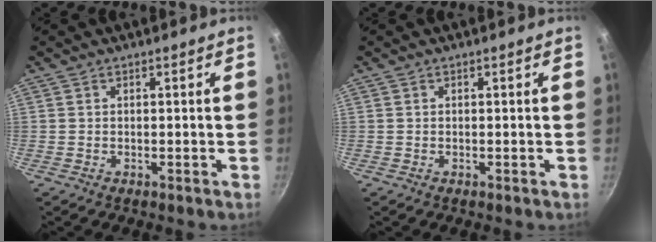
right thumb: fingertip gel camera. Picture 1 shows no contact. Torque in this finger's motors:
{"motor_torque": [0.13, 0.12, -0.08, 0.08, 0.03]}